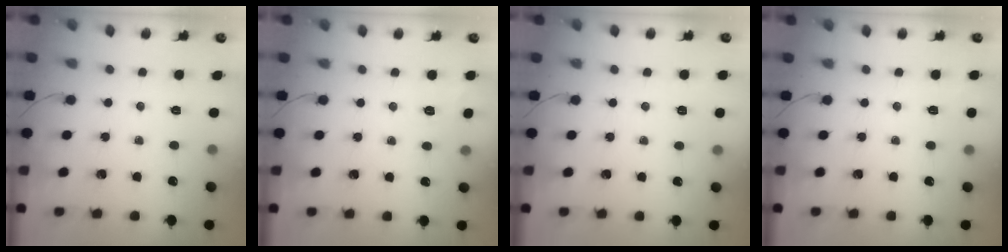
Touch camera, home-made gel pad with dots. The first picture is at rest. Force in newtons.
{"total": 2.9, "press": 1.7, "slide": 2.3}
{"total": 2.9, "press": 2.6, "slide": 1.4}
{"total": 4.9, "press": 4.5, "slide": 1.7}